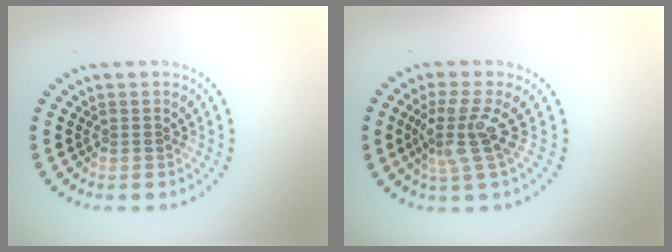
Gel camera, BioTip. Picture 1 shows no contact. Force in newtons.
{"total": 3.6, "press": 2.6, "slide": 2.5}